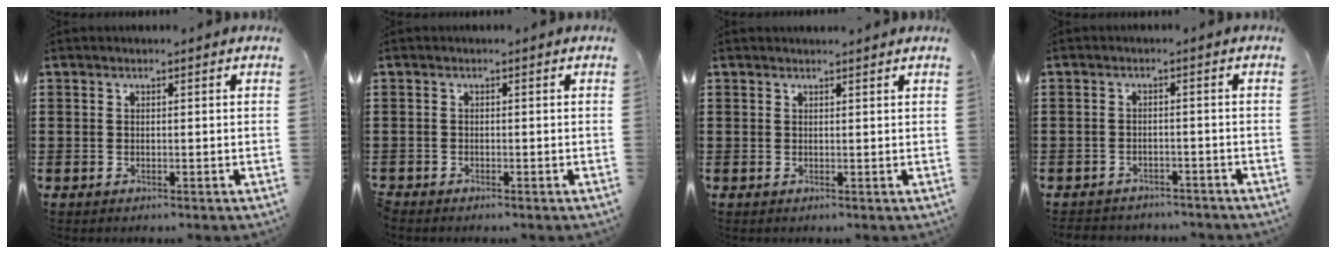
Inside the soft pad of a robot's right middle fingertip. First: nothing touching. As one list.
[{"total": 0.6, "force": [-0.6, 0.0, 0.1], "torque": [-0.003, -0.003, -0.011]}, {"total": 0.6, "force": [0.6, -0.1, 0.0], "torque": [-0.002, -0.003, 0.012]}, {"total": 2.2, "force": [-2.1, 0.4, -0.2], "torque": [-0.003, -0.001, -0.047]}]